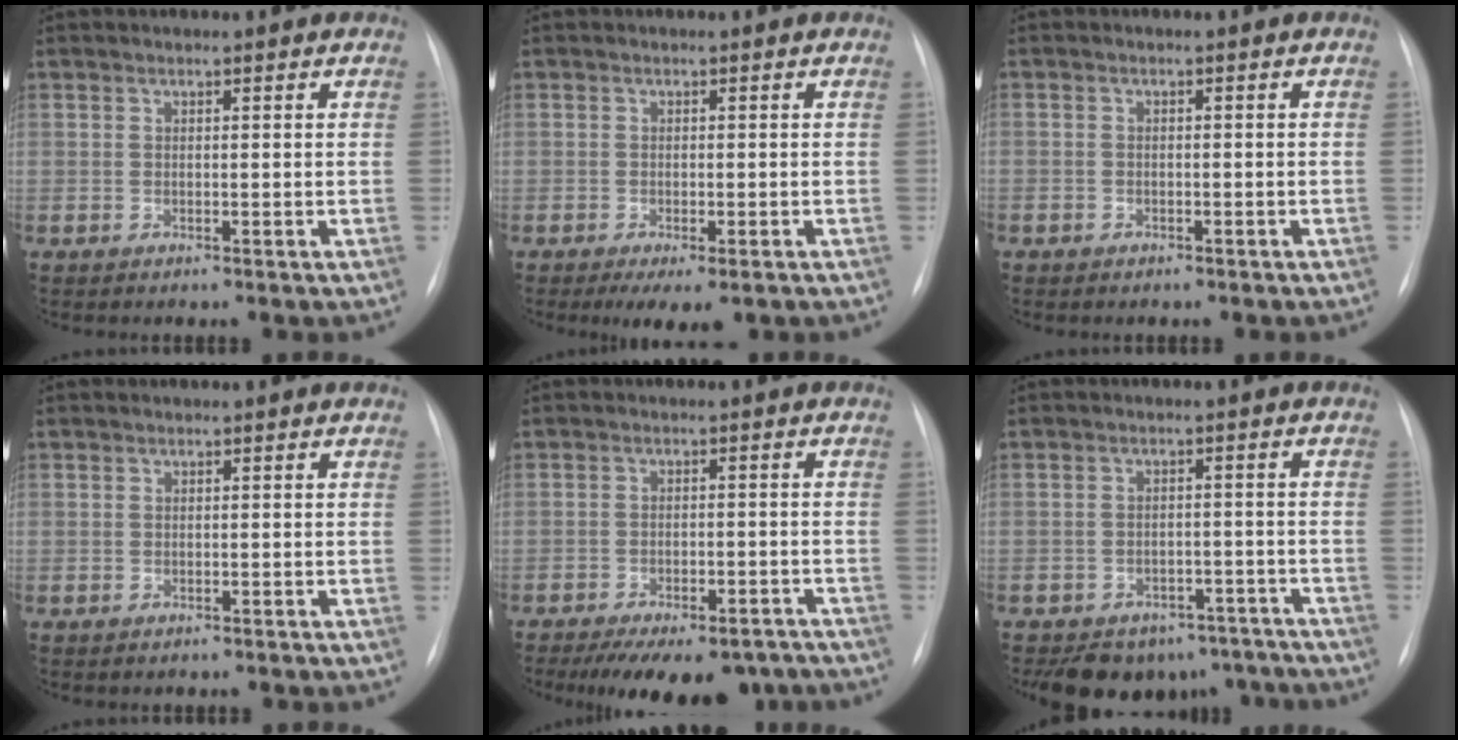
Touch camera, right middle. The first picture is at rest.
{"total": 4.5, "force": [-2.7, 1.5, 3.3], "torque": [-0.043, -0.009, -0.034]}
{"total": 1.5, "force": [-1.1, 1.0, 0.3], "torque": [-0.010, 0.004, -0.014]}
{"total": 0.5, "force": [-0.1, 0.5, 0.0], "torque": [0.001, 0.005, -0.004]}
{"total": 15.4, "force": [-11.8, 6.7, 7.3], "torque": [-0.117, -0.004, -0.151]}
{"total": 11.6, "force": [-9.2, 6.6, 2.5], "torque": [-0.019, 0.017, -0.104]}